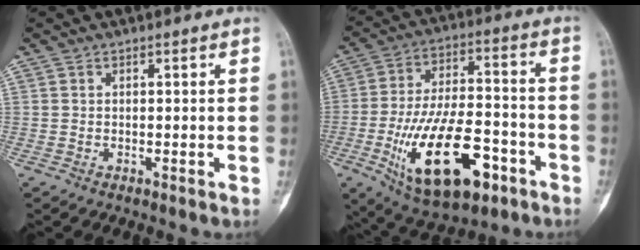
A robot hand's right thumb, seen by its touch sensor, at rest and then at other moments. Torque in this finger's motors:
{"motor_torque": [0.88, 1.02, 2.00, -0.78, 0.22]}